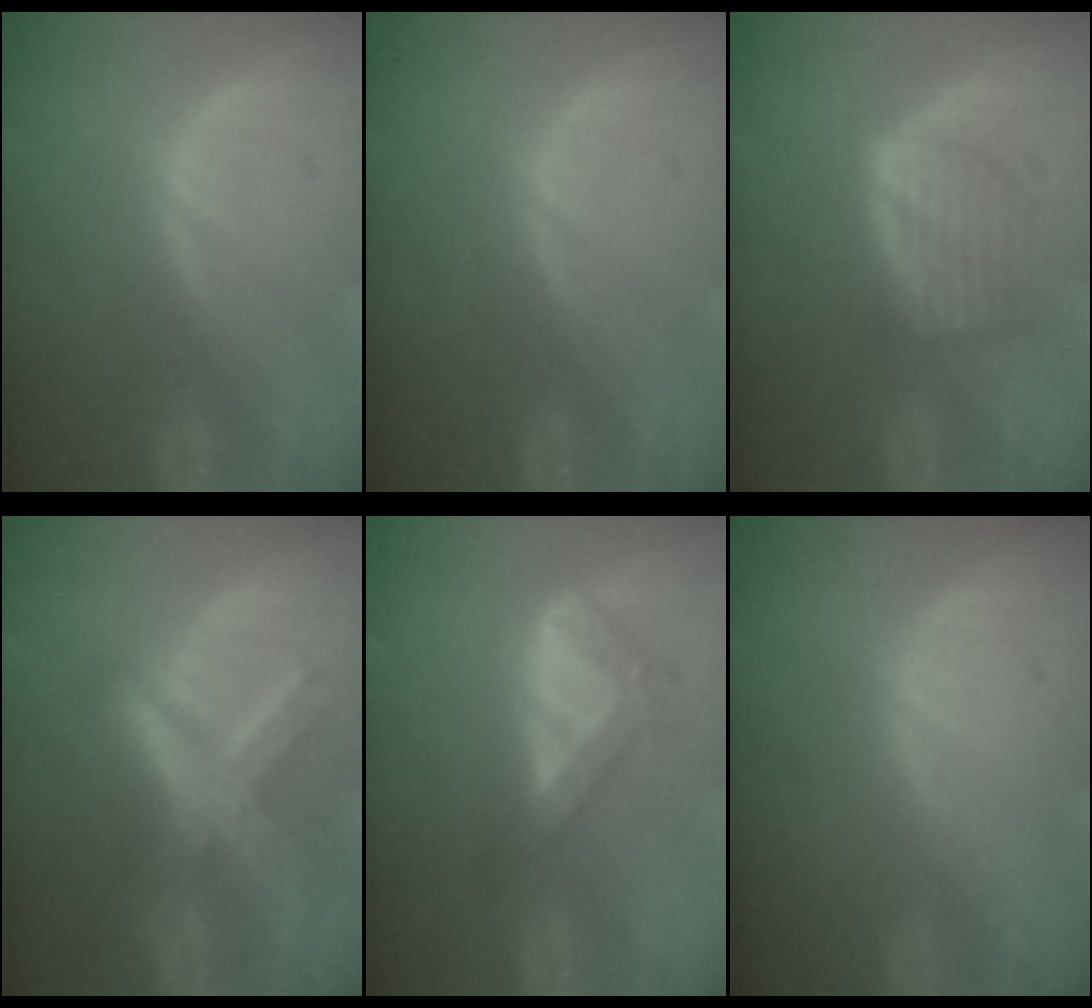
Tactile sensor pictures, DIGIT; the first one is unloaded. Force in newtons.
{"total": 0.0}
{"total": 5.2, "press": 5.2, "slide": 0.3}
{"total": 9.0, "press": 9.0, "slide": 0.6}
{"total": 5.4, "press": 4.7, "slide": 2.7}
{"total": 0.0}